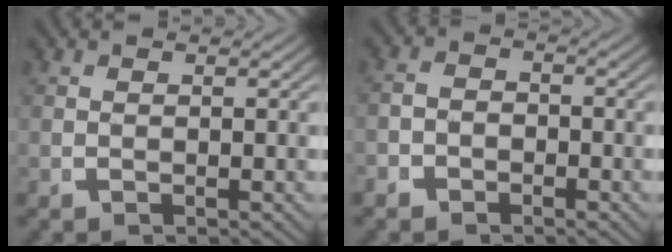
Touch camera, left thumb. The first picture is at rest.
{"total": 2.5, "force": [-1.7, 1.8, 0.4], "torque": [-0.005, -0.014, -0.029]}